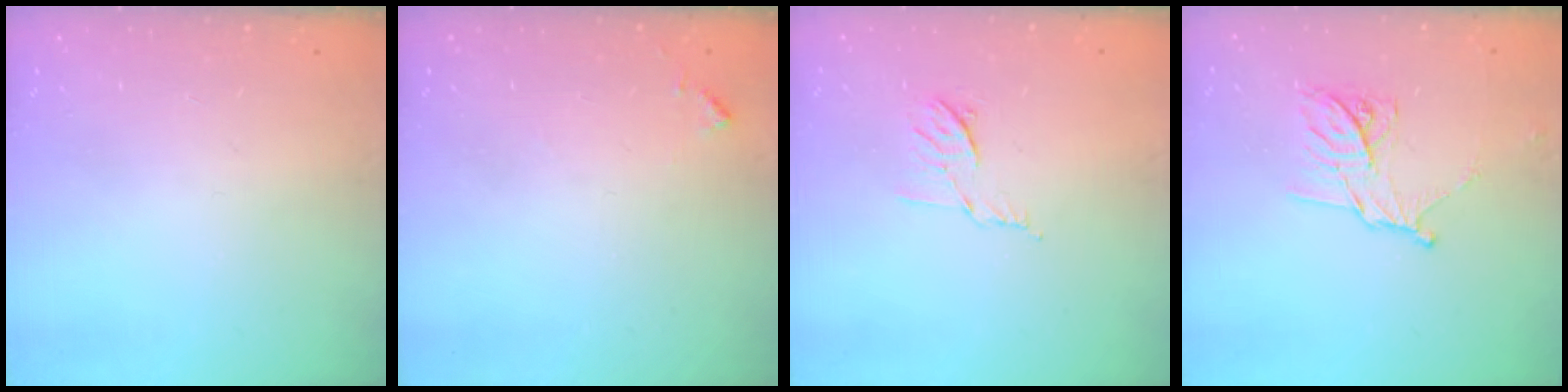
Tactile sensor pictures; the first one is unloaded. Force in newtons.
{"total": 5.8, "press": 5.7, "slide": 0.7}
{"total": 6.5, "press": 6.4, "slide": 1.0}
{"total": 11.3, "press": 11.3, "slide": 0.7}